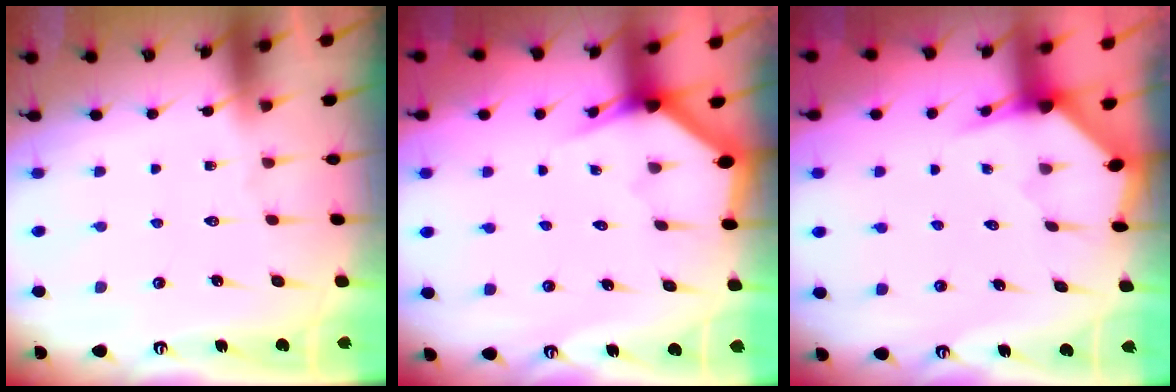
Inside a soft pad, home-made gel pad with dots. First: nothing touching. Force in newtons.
{"total": 2.7, "press": 2.7, "slide": 0.1}
{"total": 3.3, "press": 3.3, "slide": 0.3}